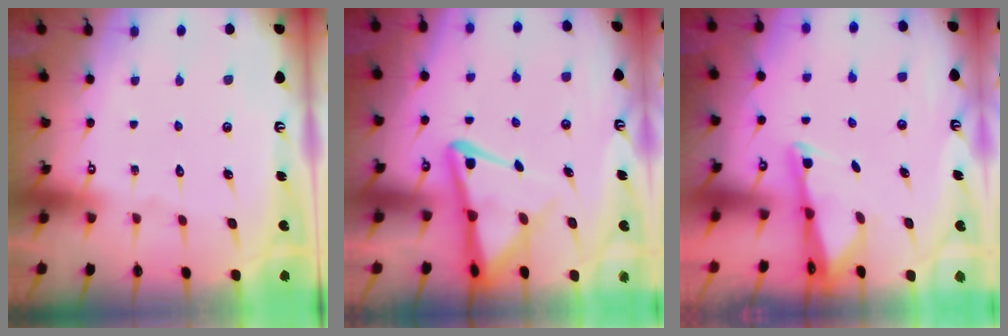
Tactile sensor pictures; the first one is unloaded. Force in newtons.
{"total": 8.6, "press": 8.6, "slide": 0.9}
{"total": 1.8, "press": 1.8, "slide": 0.4}